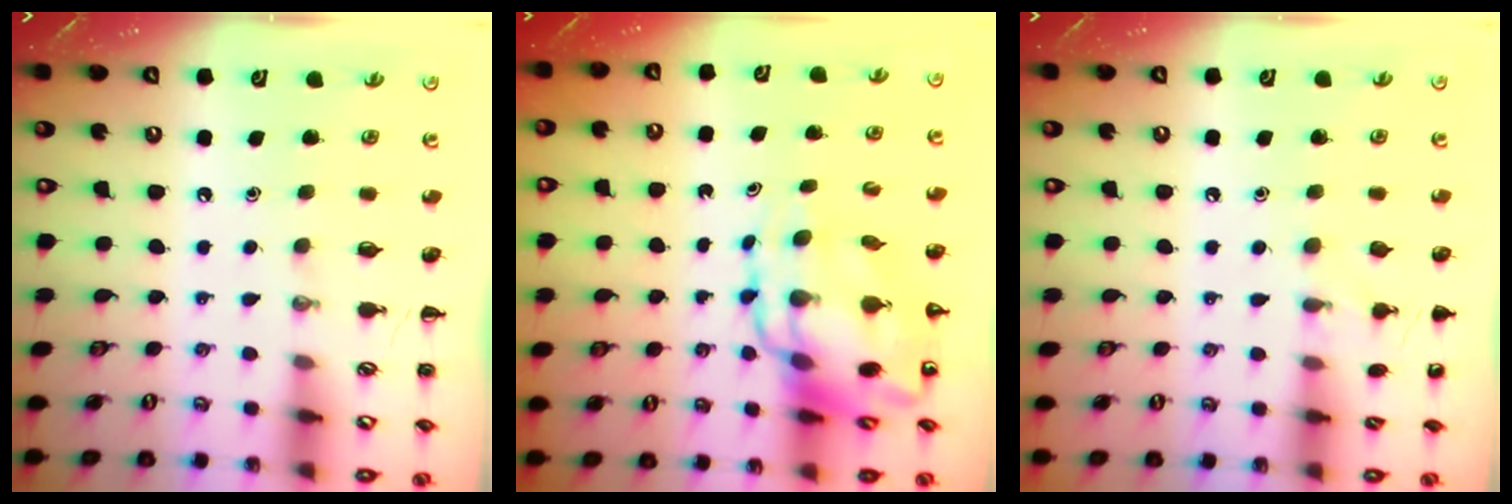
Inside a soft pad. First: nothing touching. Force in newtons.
{"total": 12.2, "press": 11.7, "slide": 3.3}
{"total": 6.7, "press": 6.4, "slide": 1.9}